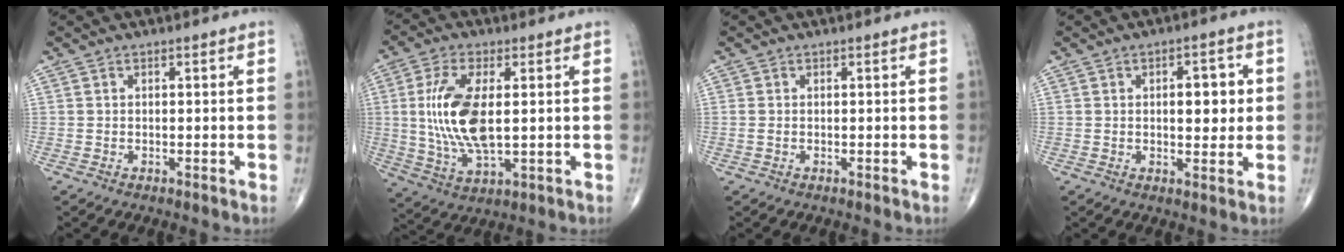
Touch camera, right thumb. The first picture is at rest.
{"total": 13.7, "force": [1.2, 5.8, 12.4], "torque": [-0.260, -0.012, 0.030]}
{"total": 0.8, "force": [0.0, 0.5, 0.6], "torque": [-0.021, 0.004, 0.003]}
{"total": 6.6, "force": [1.0, 3.3, 5.6], "torque": [-0.054, -0.002, 0.014]}